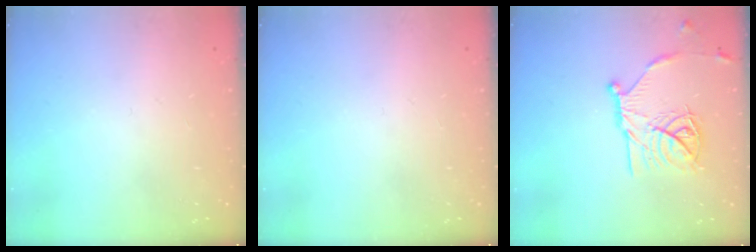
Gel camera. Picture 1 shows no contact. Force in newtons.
{"total": 0.0}
{"total": 17.0, "press": 17.0, "slide": 1.0}